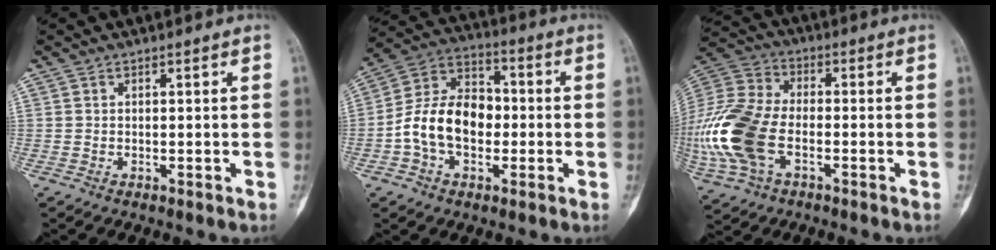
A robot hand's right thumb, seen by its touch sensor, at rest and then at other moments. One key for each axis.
{"total": 13.9, "fx": -2.0, "fy": 9.6, "fz": 9.8, "tx": -0.160, "ty": 0.041, "tz": -0.045}
{"total": 20.6, "fx": -4.6, "fy": 12.5, "fz": 15.8, "tx": -0.376, "ty": 0.010, "tz": -0.084}